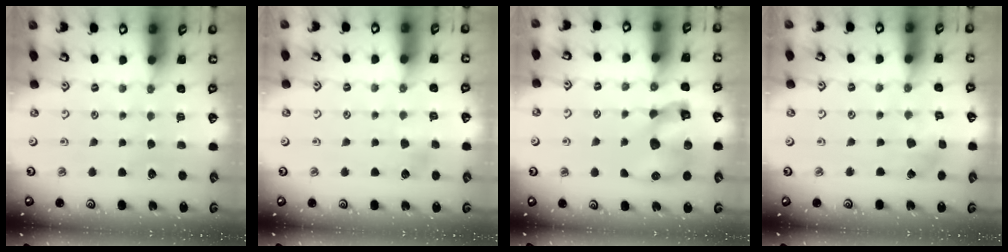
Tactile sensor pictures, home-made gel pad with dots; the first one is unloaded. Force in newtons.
{"total": 3.1, "press": 3.1, "slide": 0.5}
{"total": 12.2, "press": 12.1, "slide": 1.8}
{"total": 2.9, "press": 2.9, "slide": 0.3}